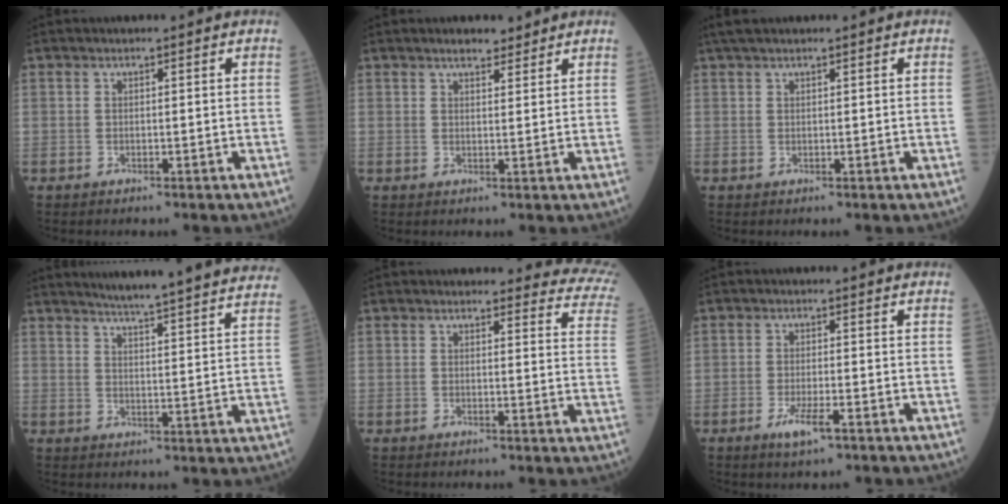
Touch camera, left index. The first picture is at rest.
{"total": 2.7, "force": [2.3, 1.0, 0.9], "torque": [-0.019, 0.006, 0.036]}
{"total": 3.8, "force": [3.1, 0.8, 1.9], "torque": [-0.033, 0.033, 0.056]}
{"total": 24.2, "force": [22.5, 0.2, 8.7], "torque": [-0.124, -0.058, 0.266]}
{"total": 13.3, "force": [12.6, 4.0, 1.3], "torque": [0.036, -0.055, 0.094]}
{"total": 3.4, "force": [-1.8, 0.5, 2.8], "torque": [-0.059, -0.007, -0.033]}